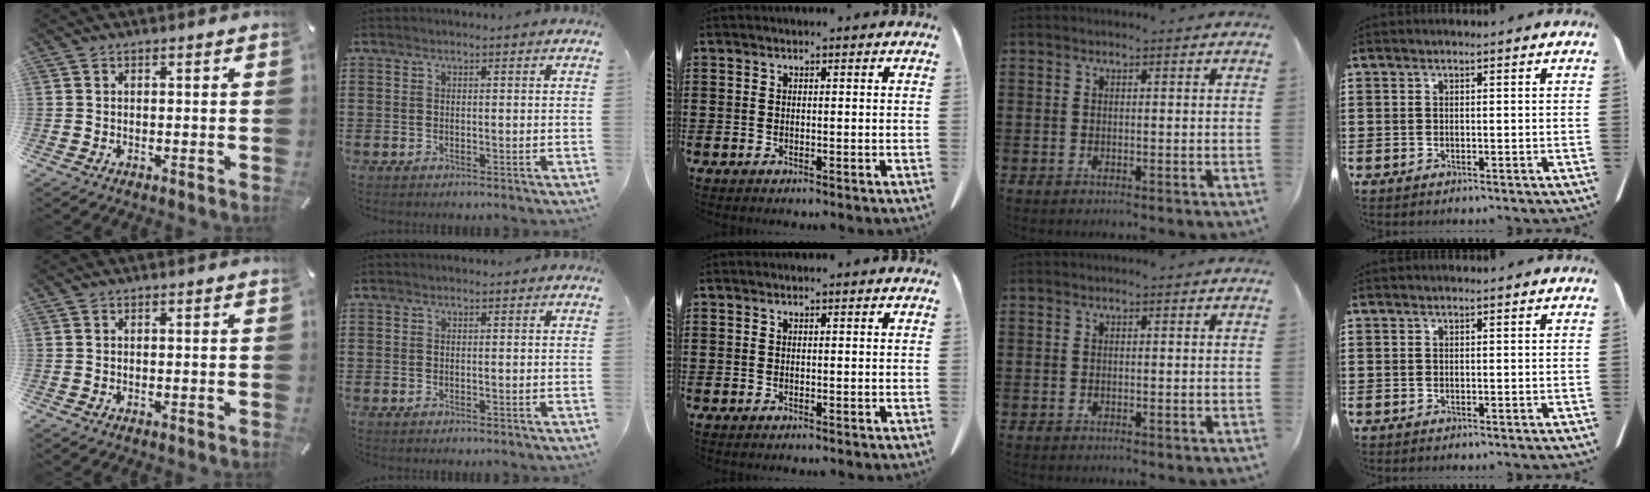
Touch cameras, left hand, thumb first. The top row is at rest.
{}